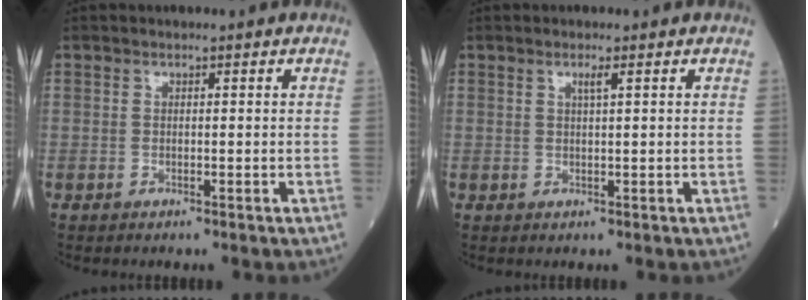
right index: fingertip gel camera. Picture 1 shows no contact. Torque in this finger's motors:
{"motor_torque": [0.15, 0.08, 0.09, 0.03]}